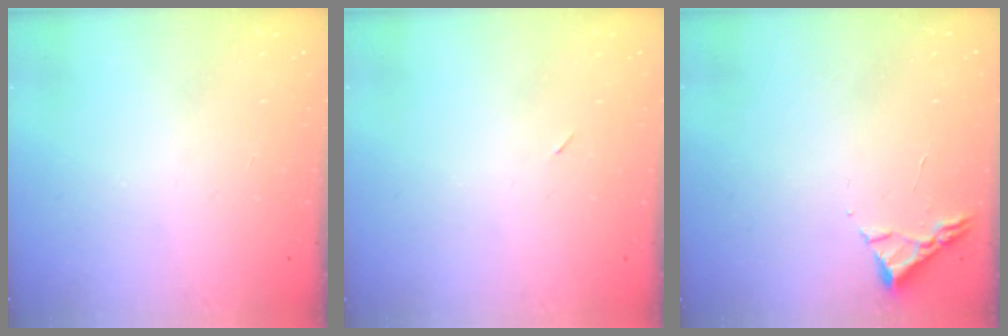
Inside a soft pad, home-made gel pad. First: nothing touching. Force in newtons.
{"total": 2.3, "press": 1.9, "slide": 1.2}
{"total": 3.0, "press": 2.9, "slide": 0.4}